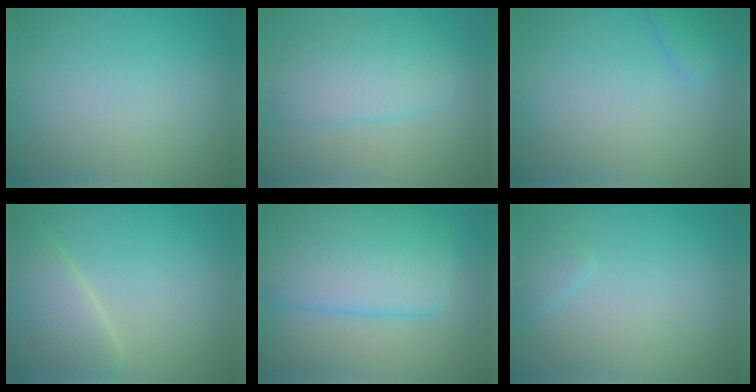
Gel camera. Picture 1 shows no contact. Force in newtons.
{"total": 4.2, "press": 4.2, "slide": 0.2}
{"total": 1.9, "press": 1.9, "slide": 0.1}
{"total": 5.2, "press": 5.2, "slide": 0.3}
{"total": 9.1, "press": 9.1, "slide": 0.5}
{"total": 1.0, "press": 1.0, "slide": 0.1}